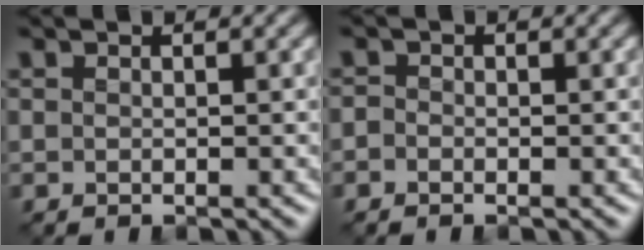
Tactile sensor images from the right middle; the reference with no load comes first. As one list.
[{"total": 0.7, "force": [-0.5, 0.5, 0.2], "torque": [-0.002, -0.001, -0.011]}]